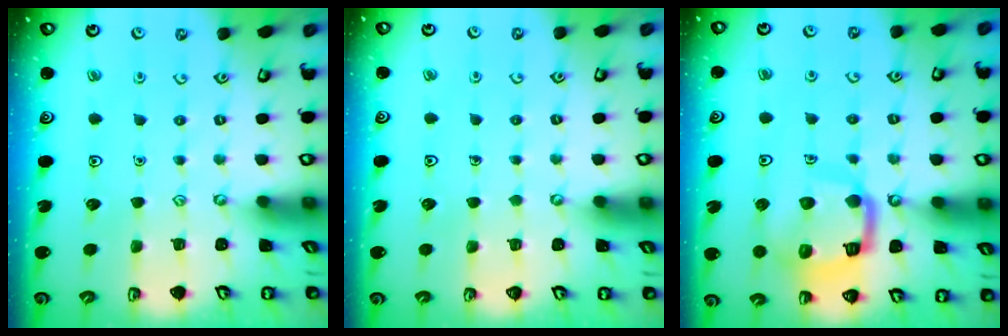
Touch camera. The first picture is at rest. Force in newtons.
{"total": 0.8, "press": 0.8, "slide": 0.3}
{"total": 13.2, "press": 13.1, "slide": 1.4}